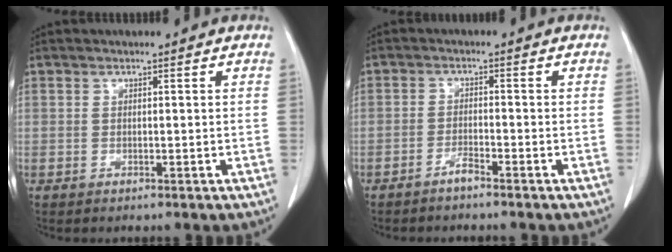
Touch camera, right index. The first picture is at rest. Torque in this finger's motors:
{"motor_torque": [0.05, -0.02, 0.00, 0.00]}